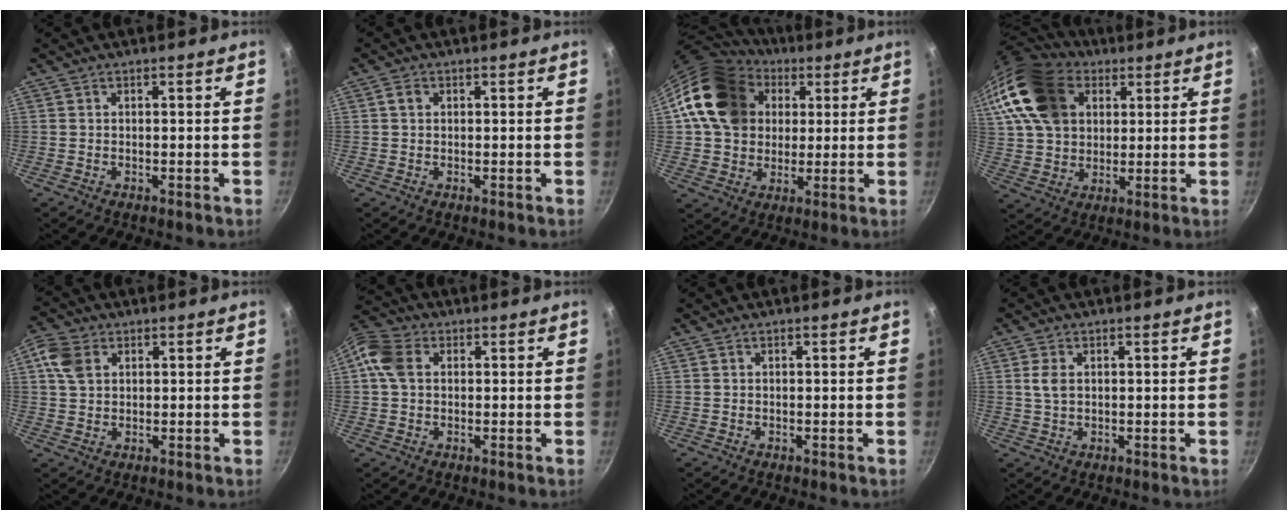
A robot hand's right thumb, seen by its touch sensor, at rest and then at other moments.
{"total": 1.5, "force": [0.4, 1.1, 0.8], "torque": [-0.013, 0.003, 0.006]}
{"total": 18.9, "force": [5.1, 15.3, 9.9], "torque": [-0.153, 0.015, 0.088]}
{"total": 22.5, "force": [8.4, 16.5, 12.8], "torque": [-0.252, 0.013, 0.156]}
{"total": 6.2, "force": [2.0, 4.5, 3.7], "torque": [-0.069, 0.005, 0.034]}
{"total": 7.8, "force": [1.3, 5.8, 5.1], "torque": [-0.099, 0.014, 0.010]}
{"total": 0.0}
{"total": 3.3, "force": [0.7, 2.0, 2.4], "torque": [-0.049, 0.000, 0.013]}